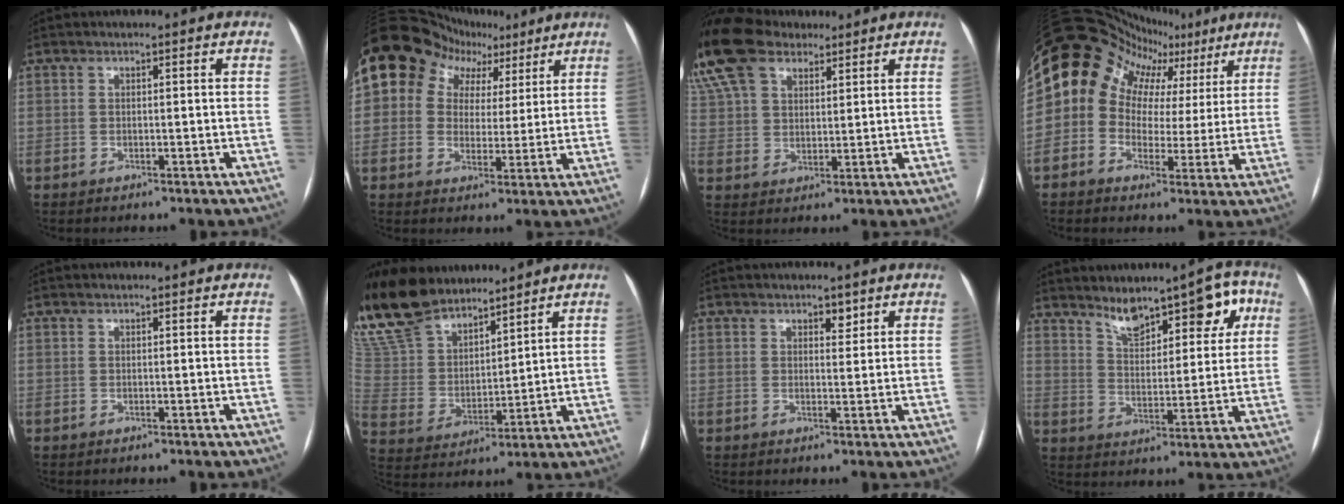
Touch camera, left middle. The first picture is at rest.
{"total": 13.5, "force": [6.6, 10.6, 5.0], "torque": [-0.072, 0.062, 0.103]}
{"total": 20.8, "force": [14.4, 11.5, 9.8], "torque": [-0.265, 0.069, 0.267]}
{"total": 17.3, "force": [8.1, 13.6, 6.8], "torque": [-0.108, 0.079, 0.098]}
{"total": 0.0}
{"total": 19.2, "force": [16.4, 7.0, 7.2], "torque": [-0.179, 0.020, 0.320]}
{"total": 1.8, "force": [1.2, 1.0, 0.9], "torque": [-0.011, 0.000, 0.017]}
{"total": 10.8, "force": [6.9, 4.1, 7.4], "torque": [-0.091, 0.019, 0.108]}